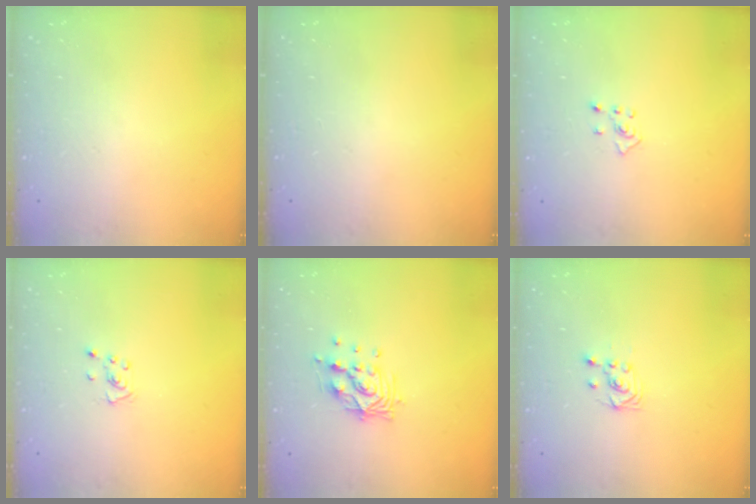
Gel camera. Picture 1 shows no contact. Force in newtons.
{"total": 0.0}
{"total": 4.2, "press": 4.1, "slide": 0.7}
{"total": 2.8, "press": 2.8, "slide": 0.3}
{"total": 10.6, "press": 10.5, "slide": 0.8}
{"total": 2.5, "press": 2.2, "slide": 1.2}